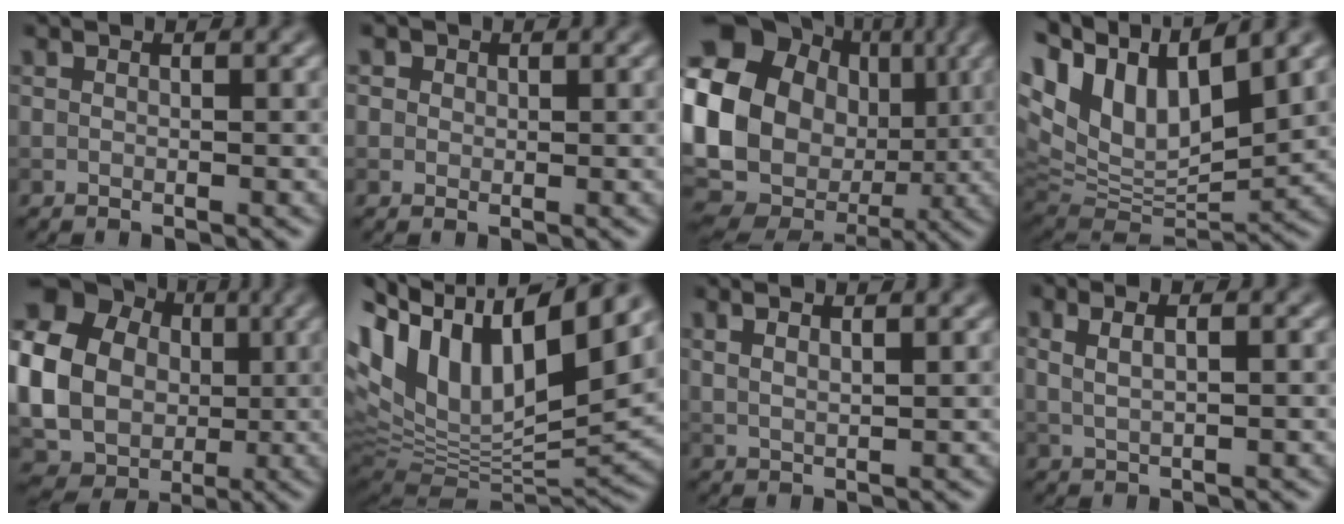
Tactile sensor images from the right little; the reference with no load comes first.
{"total": 2.1, "force": [1.0, 1.6, 0.8], "torque": [-0.011, 0.007, 0.008]}
{"total": 22.6, "force": [1.3, 19.4, 11.4], "torque": [-0.222, 0.012, -0.009]}
{"total": 12.5, "force": [6.1, 5.8, 9.2], "torque": [-0.188, 0.018, 0.117]}
{"total": 17.6, "force": [1.9, 15.7, 7.8], "torque": [-0.190, 0.009, 0.002]}
{"total": 14.5, "force": [6.0, 7.4, 10.9], "torque": [-0.217, 0.019, 0.110]}
{"total": 2.2, "force": [1.2, 0.6, 1.6], "torque": [-0.026, 0.003, 0.022]}
{"total": 3.4, "force": [1.5, 1.5, 2.7], "torque": [-0.036, 0.012, 0.011]}